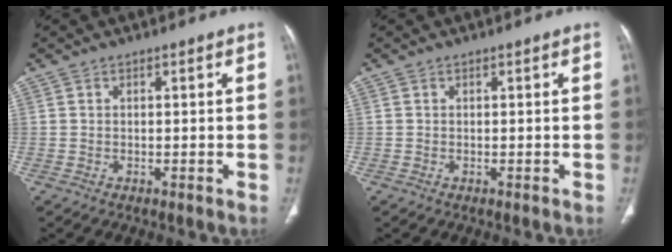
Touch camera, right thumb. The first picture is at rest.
{"total": 0.0}